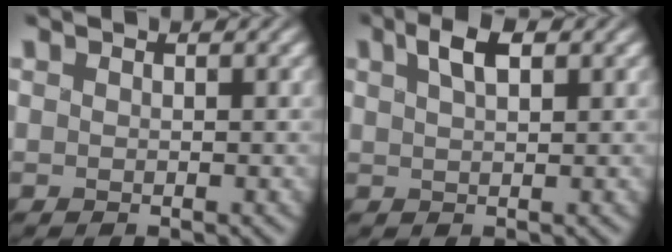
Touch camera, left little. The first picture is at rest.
{"total": 3.0, "force": [1.2, 1.2, 2.5], "torque": [-0.050, 0.001, 0.018]}